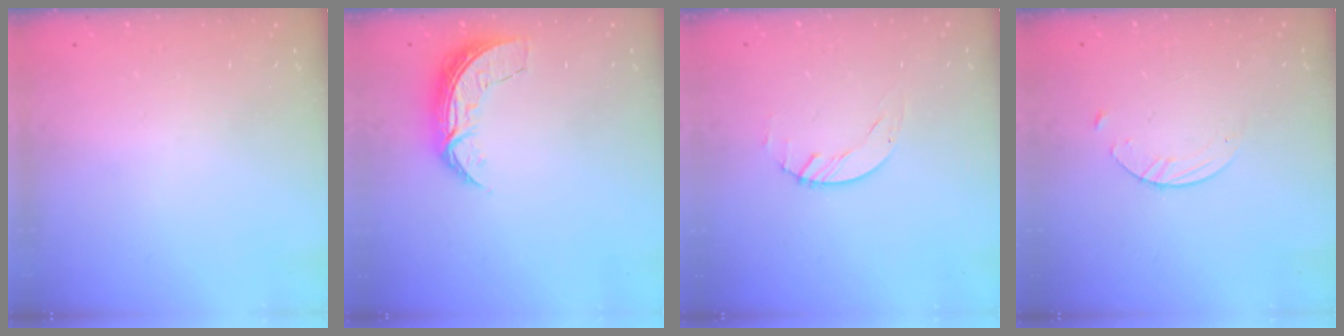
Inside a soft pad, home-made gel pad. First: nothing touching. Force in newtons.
{"total": 7.3, "press": 7.3, "slide": 0.4}
{"total": 0.8, "press": 0.8, "slide": 0.2}
{"total": 3.6, "press": 3.6, "slide": 0.4}